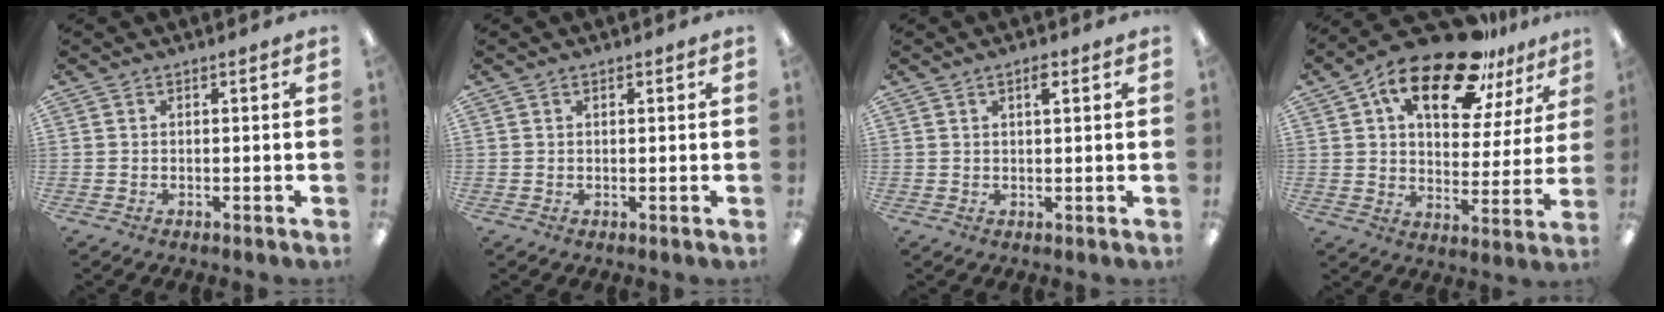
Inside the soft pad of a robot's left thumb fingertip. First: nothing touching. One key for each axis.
{"total": 0.9, "fx": 0.5, "fy": 0.5, "fz": 0.4, "tx": -0.001, "ty": -0.001, "tz": 0.008}
{"total": 2.8, "fx": 1.7, "fy": 1.0, "fz": 2.1, "tx": -0.030, "ty": -0.003, "tz": 0.025}
{"total": 19.7, "fx": 13.3, "fy": 8.2, "fz": 11.9, "tx": -0.197, "ty": -0.071, "tz": 0.224}